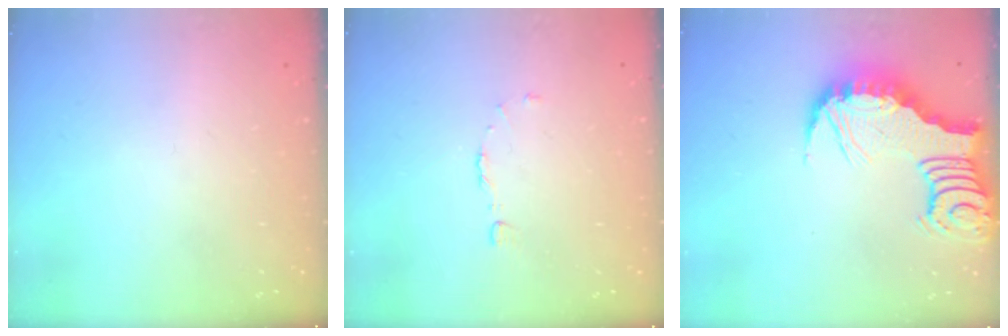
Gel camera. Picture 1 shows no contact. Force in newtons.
{"total": 2.9, "press": 2.9, "slide": 0.2}
{"total": 5.6, "press": 5.5, "slide": 0.7}